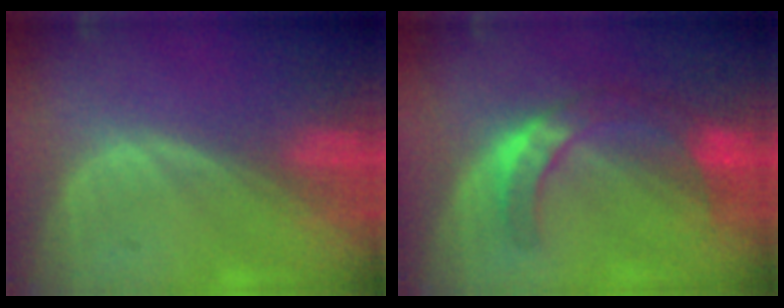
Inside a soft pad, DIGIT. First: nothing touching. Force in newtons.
{"total": 7.6, "press": 6.7, "slide": 3.6}